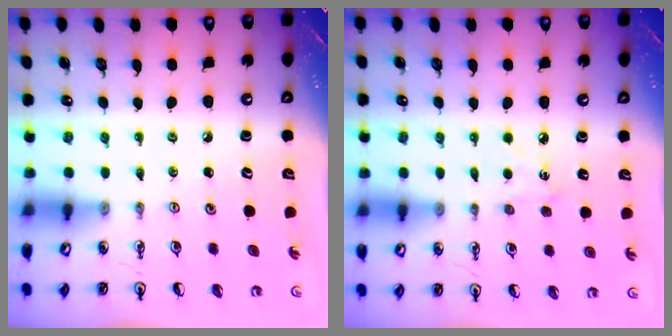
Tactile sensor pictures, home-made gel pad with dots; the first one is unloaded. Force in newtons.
{"total": 4.6, "press": 4.5, "slide": 0.6}